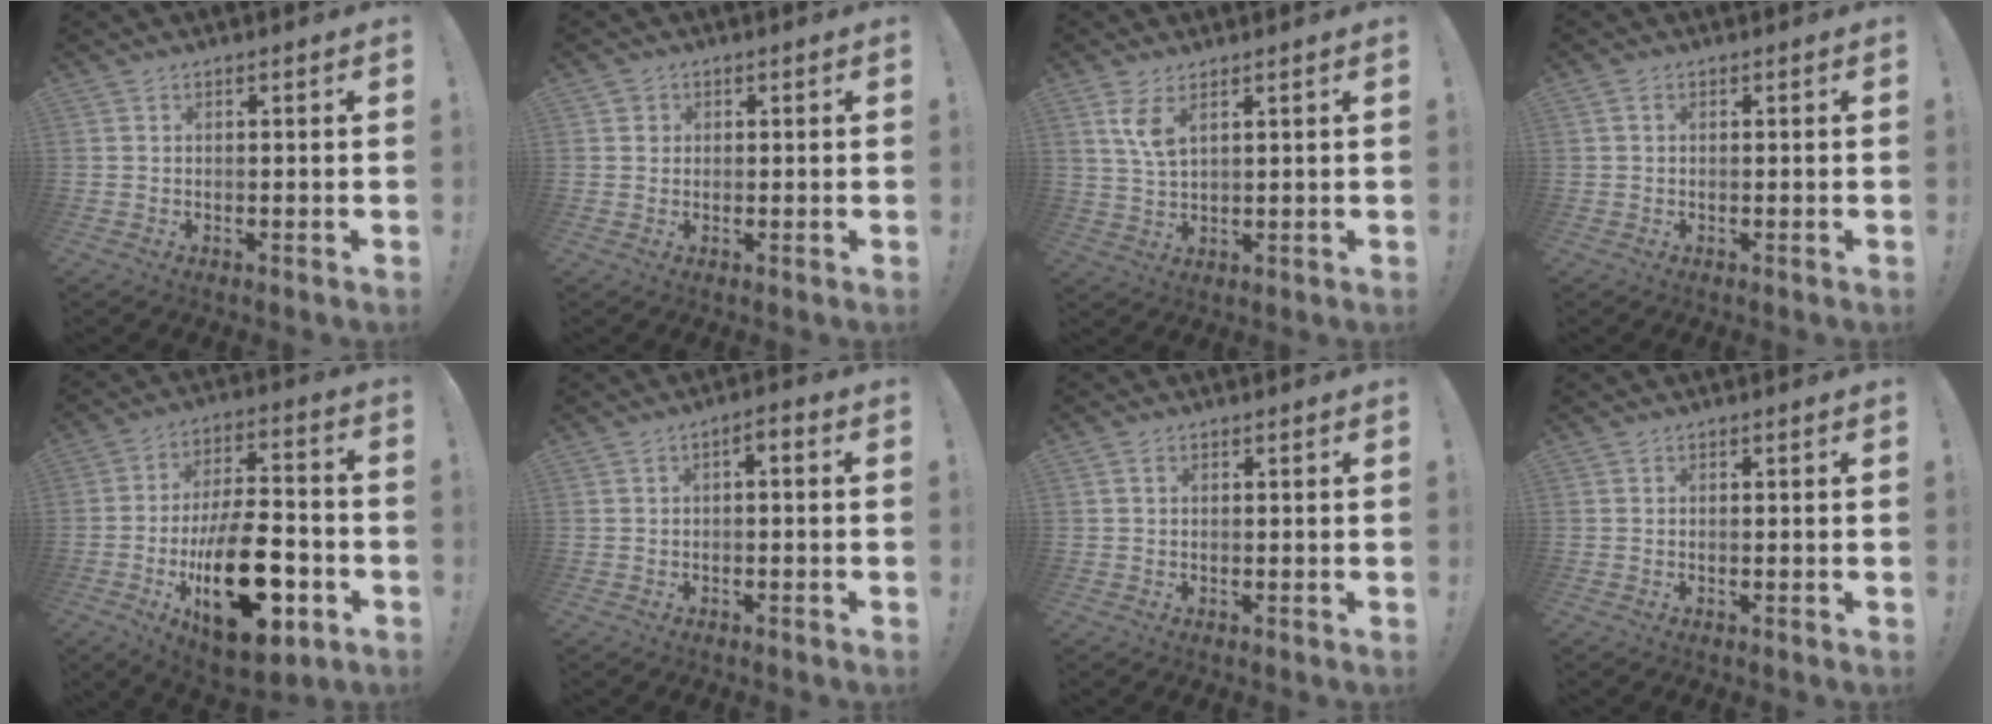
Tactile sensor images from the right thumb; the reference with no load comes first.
{"total": 1.9, "force": [0.6, 1.8, 0.3], "torque": [0.000, 0.001, 0.009]}
{"total": 5.8, "force": [3.2, 2.1, 4.4], "torque": [-0.085, -0.020, 0.053]}
{"total": 1.3, "force": [0.4, 0.9, 0.8], "torque": [-0.015, 0.003, 0.006]}
{"total": 25.9, "force": [-8.2, 12.7, 21.0], "torque": [-0.352, 0.052, -0.114]}
{"total": 2.6, "force": [-1.5, 0.8, 2.0], "torque": [-0.033, 0.010, -0.029]}
{"total": 0.8, "force": [0.2, 0.7, 0.4], "torque": [-0.015, 0.005, 0.006]}
{"total": 0.0}